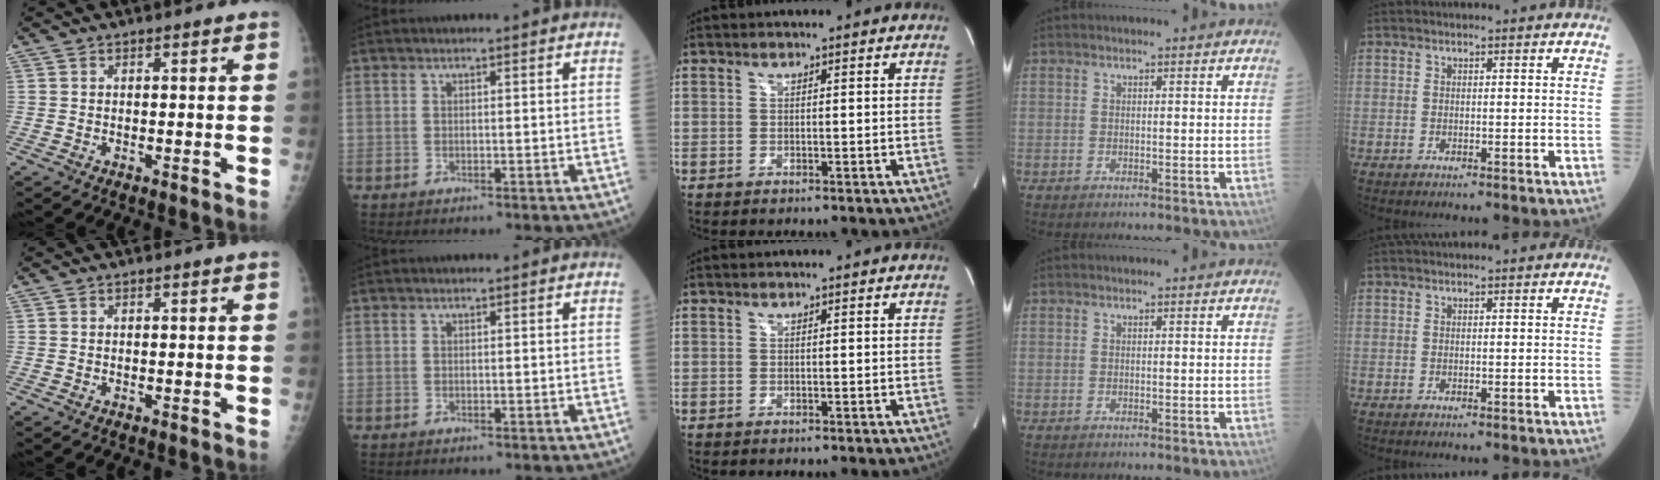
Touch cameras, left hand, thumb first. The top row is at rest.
{}